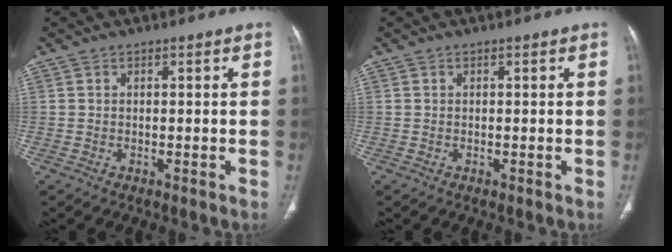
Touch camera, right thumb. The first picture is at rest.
{"total": 0.0}